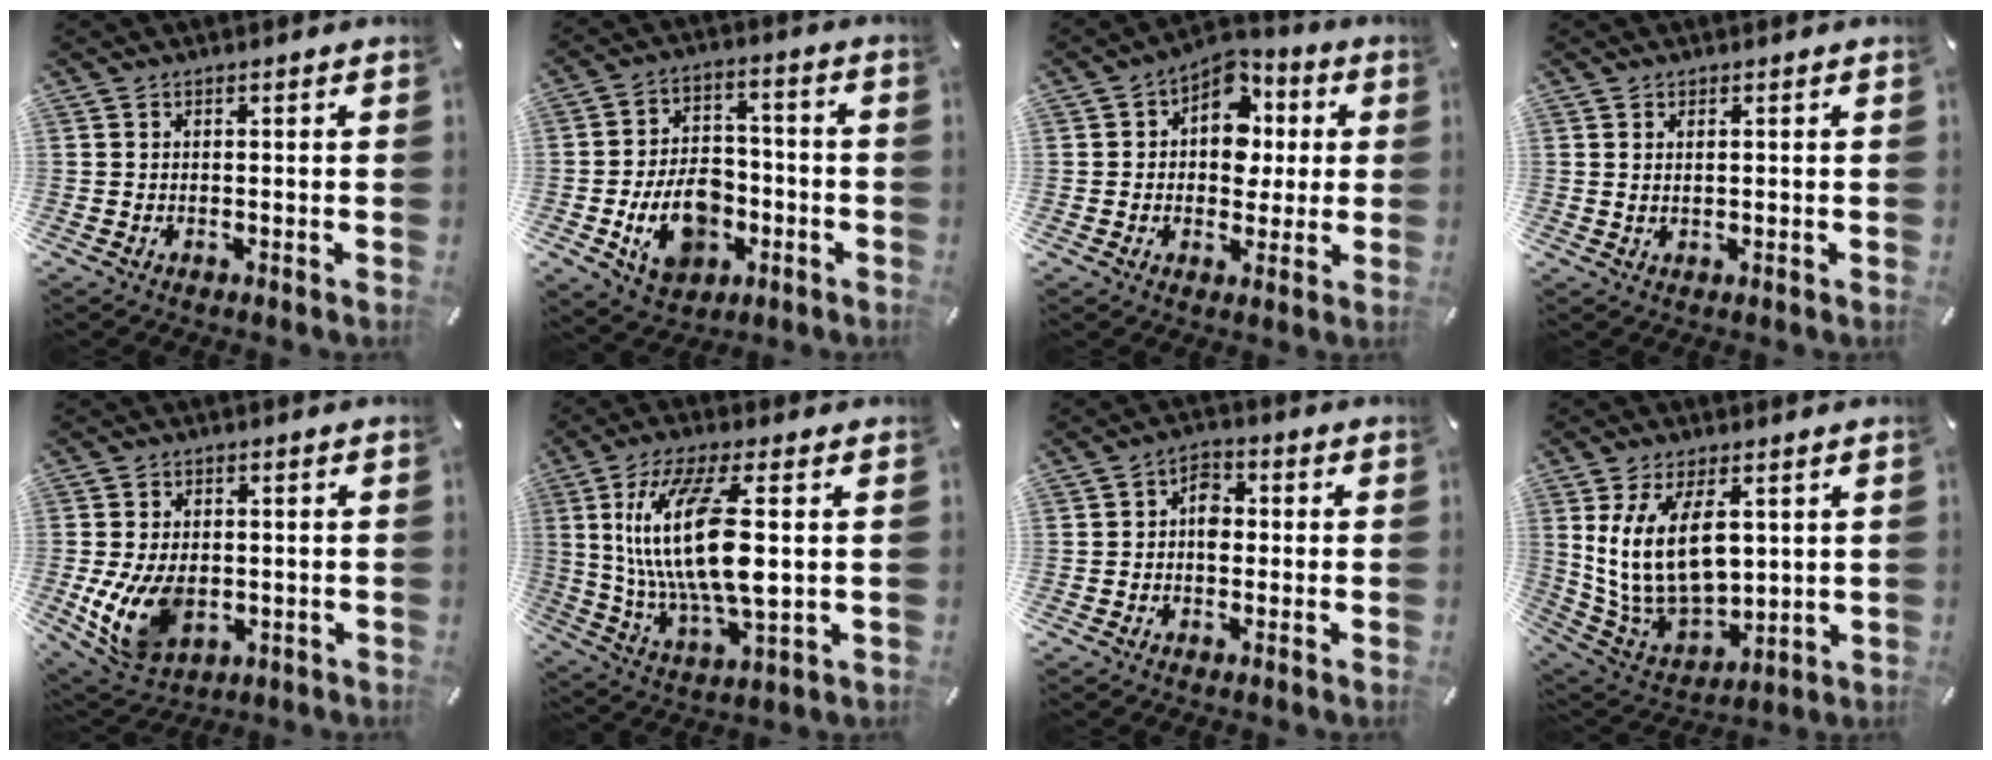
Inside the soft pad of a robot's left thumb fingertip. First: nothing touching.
{"total": 13.7, "force": [-4.7, 9.6, 8.6], "torque": [-0.148, 0.026, -0.081]}
{"total": 10.5, "force": [2.6, 8.7, 5.3], "torque": [-0.066, -0.022, 0.046]}
{"total": 1.2, "force": [0.5, 0.4, 1.0], "torque": [-0.019, 0.001, 0.008]}
{"total": 12.1, "force": [-2.1, 8.5, 8.4], "torque": [-0.185, 0.000, -0.033]}
{"total": 18.6, "force": [3.7, 6.3, 17.2], "torque": [-0.367, -0.018, 0.049]}
{"total": 5.0, "force": [-0.4, 3.5, 3.5], "torque": [-0.057, 0.005, -0.012]}
{"total": 16.1, "force": [4.3, 9.8, 12.0], "torque": [-0.258, -0.021, 0.076]}